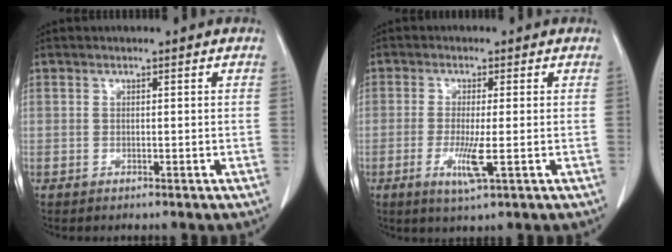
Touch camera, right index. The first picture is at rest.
{"total": 4.9, "force": [-1.3, 0.1, 4.7], "torque": [-0.093, -0.012, -0.019]}